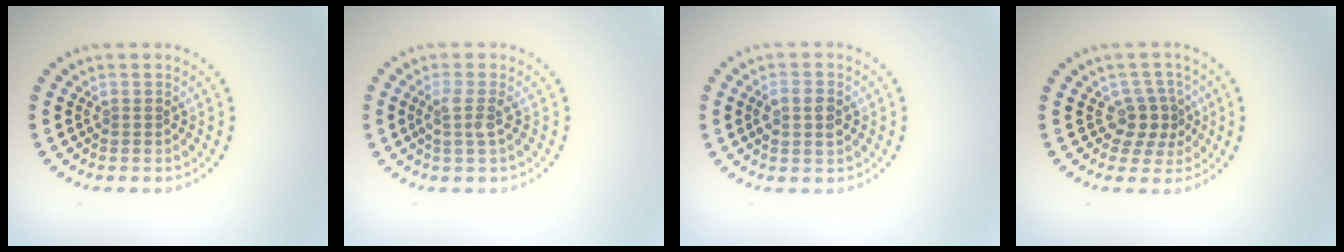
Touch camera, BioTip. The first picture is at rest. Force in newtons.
{"total": 1.8, "press": 1.3, "slide": 1.2}
{"total": 2.3, "press": 2.3, "slide": 0.3}
{"total": 2.6, "press": 2.1, "slide": 1.6}